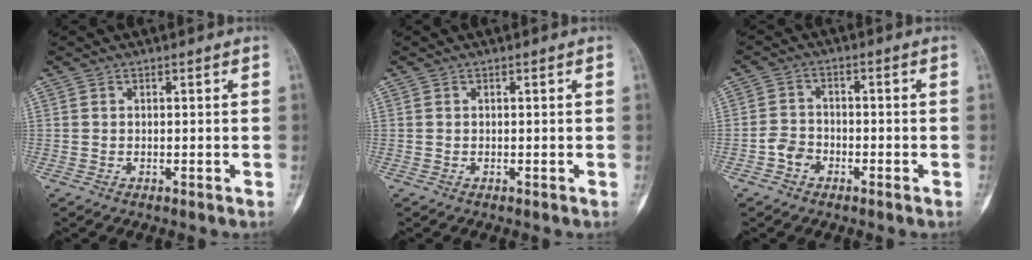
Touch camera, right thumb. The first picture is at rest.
{"total": 0.0}
{"total": 3.7, "force": [-1.9, 2.7, 1.5], "torque": [-0.012, 0.018, -0.041]}